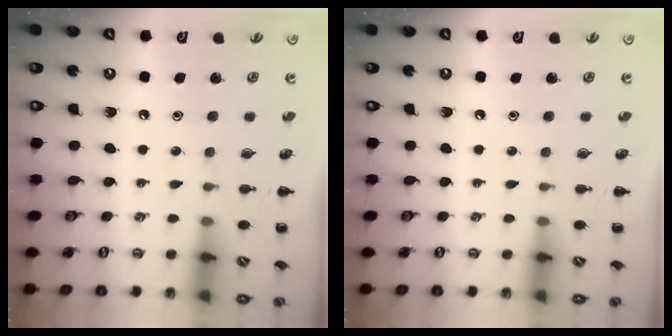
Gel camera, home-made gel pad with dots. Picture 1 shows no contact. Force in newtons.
{"total": 0.0}